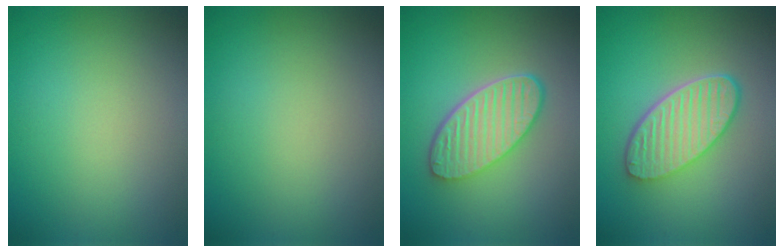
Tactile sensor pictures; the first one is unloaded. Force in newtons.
{"total": 0.0}
{"total": 5.4, "press": 4.2, "slide": 3.4}
{"total": 5.5, "press": 4.4, "slide": 3.3}